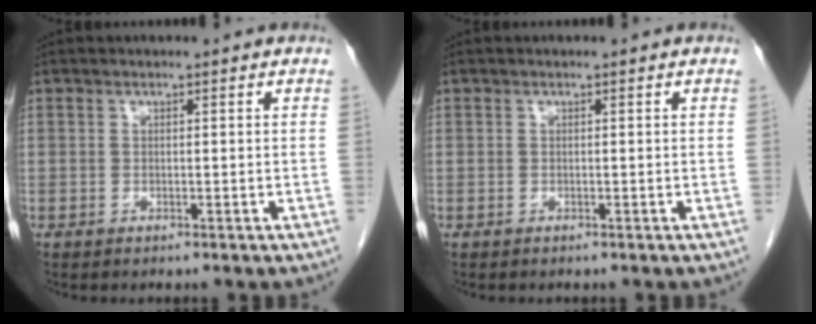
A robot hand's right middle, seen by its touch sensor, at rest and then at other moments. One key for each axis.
{"total": 0.0}